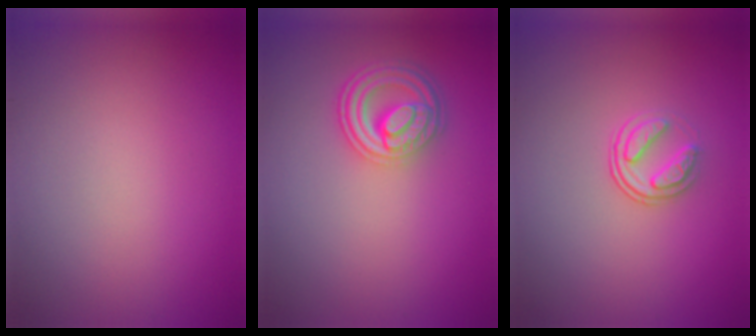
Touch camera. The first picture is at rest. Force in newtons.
{"total": 4.5, "press": 3.5, "slide": 2.7}
{"total": 2.3, "press": 1.7, "slide": 1.6}